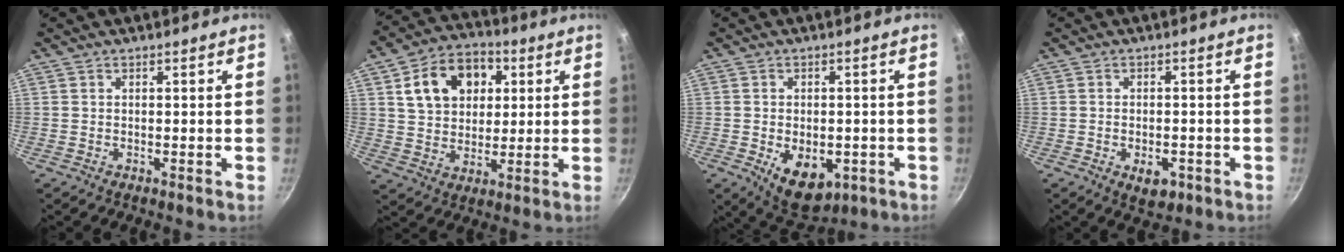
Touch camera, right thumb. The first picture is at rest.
{"total": 14.5, "force": [4.4, 10.7, 8.8], "torque": [-0.117, 0.010, 0.068]}
{"total": 9.9, "force": [-2.9, 6.2, 7.1], "torque": [-0.076, -0.002, -0.023]}
{"total": 4.6, "force": [-1.8, 2.7, 3.3], "torque": [-0.038, 0.008, -0.020]}